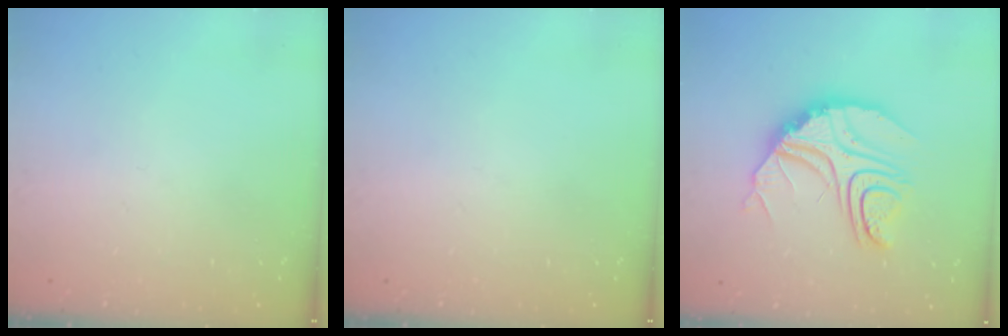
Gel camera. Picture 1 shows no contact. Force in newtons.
{"total": 0.0}
{"total": 14.0, "press": 13.9, "slide": 1.2}